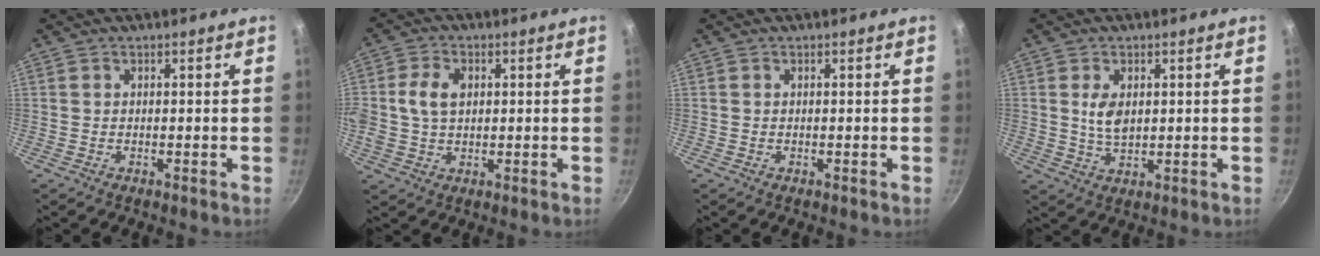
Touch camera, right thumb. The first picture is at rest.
{"total": 7.0, "force": [1.1, 5.0, 4.8], "torque": [-0.084, 0.007, 0.016]}
{"total": 0.0}
{"total": 4.9, "force": [1.1, 3.0, 3.8], "torque": [-0.065, -0.012, 0.023]}